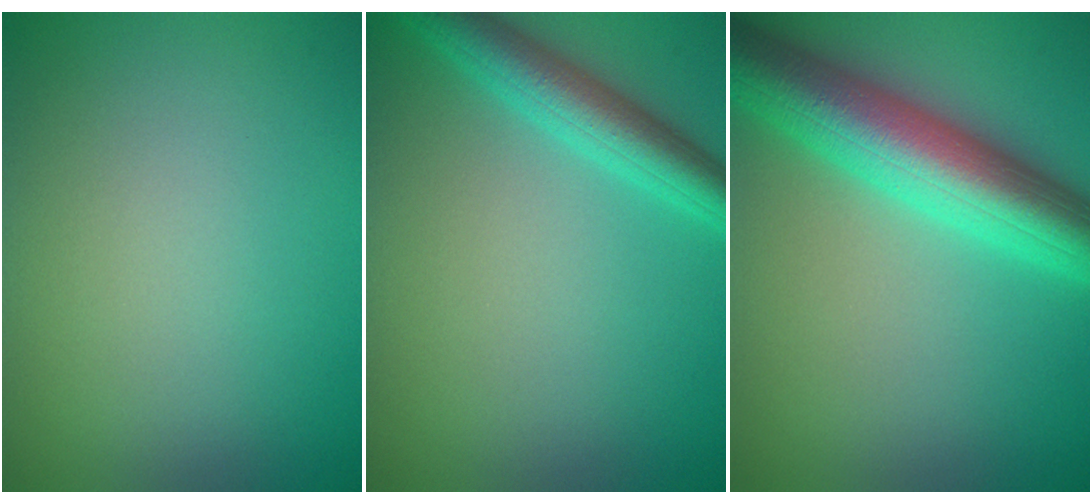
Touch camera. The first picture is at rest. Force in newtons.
{"total": 4.1, "press": 4.1, "slide": 0.2}
{"total": 9.1, "press": 9.1, "slide": 0.3}